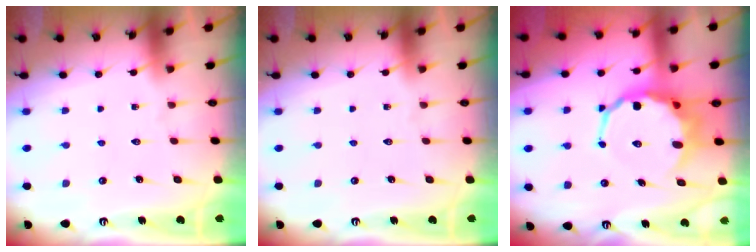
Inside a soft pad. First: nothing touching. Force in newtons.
{"total": 0.0}
{"total": 9.4, "press": 9.0, "slide": 2.8}